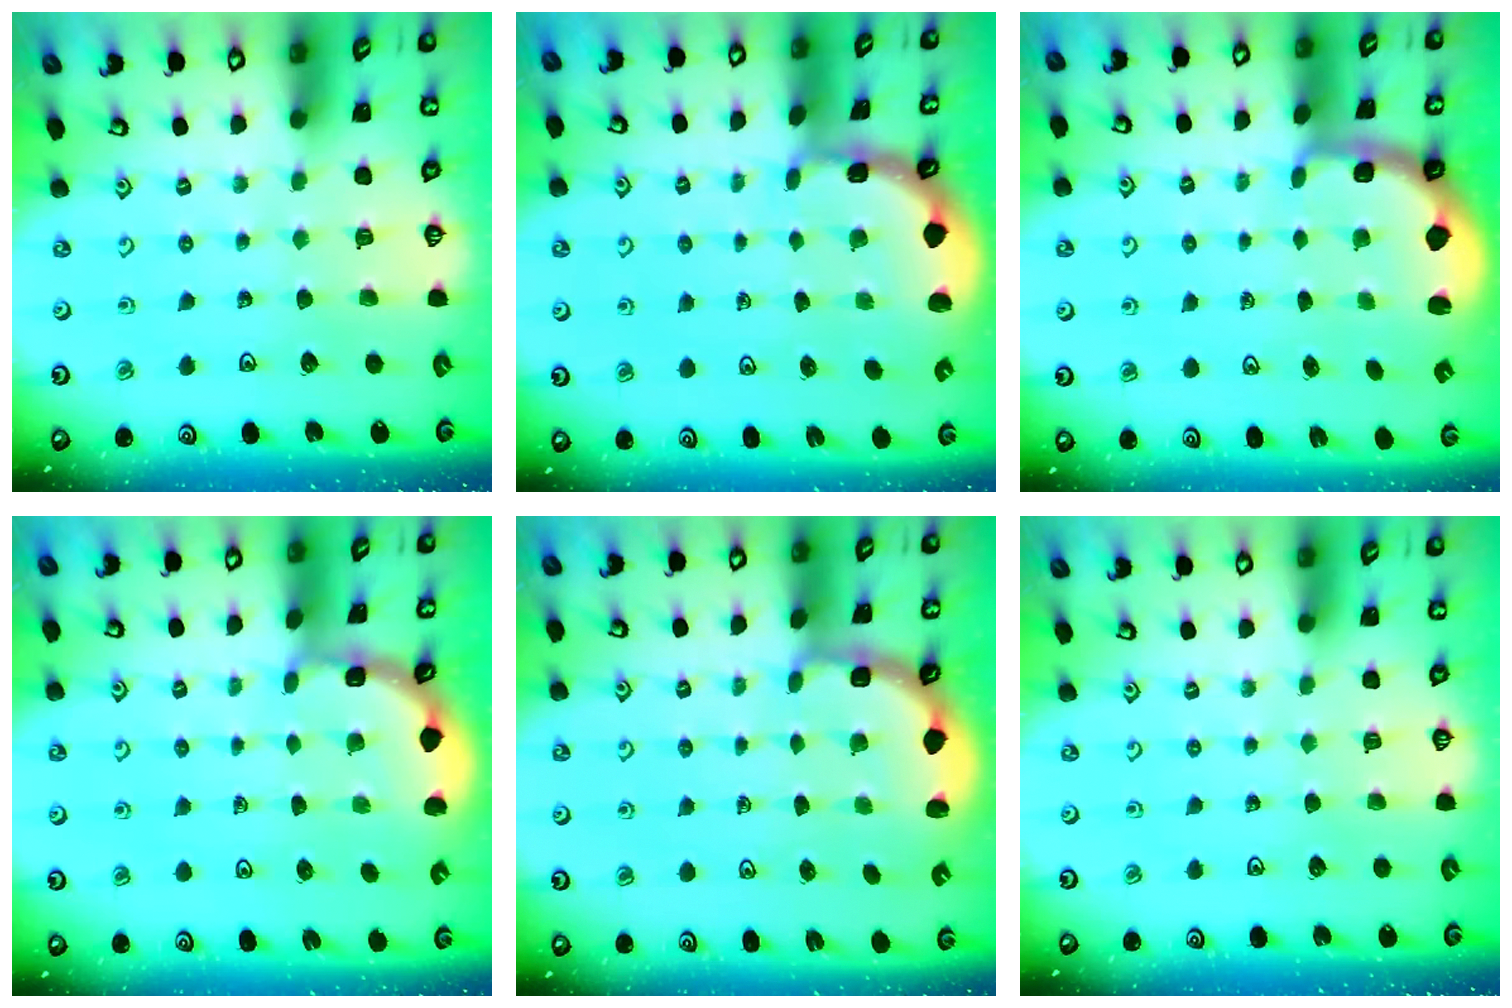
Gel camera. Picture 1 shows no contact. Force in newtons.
{"total": 1.4, "press": 1.4, "slide": 0.1}
{"total": 1.6, "press": 1.2, "slide": 1.1}
{"total": 2.1, "press": 2.1, "slide": 0.2}
{"total": 2.7, "press": 2.1, "slide": 1.7}
{"total": 0.0}